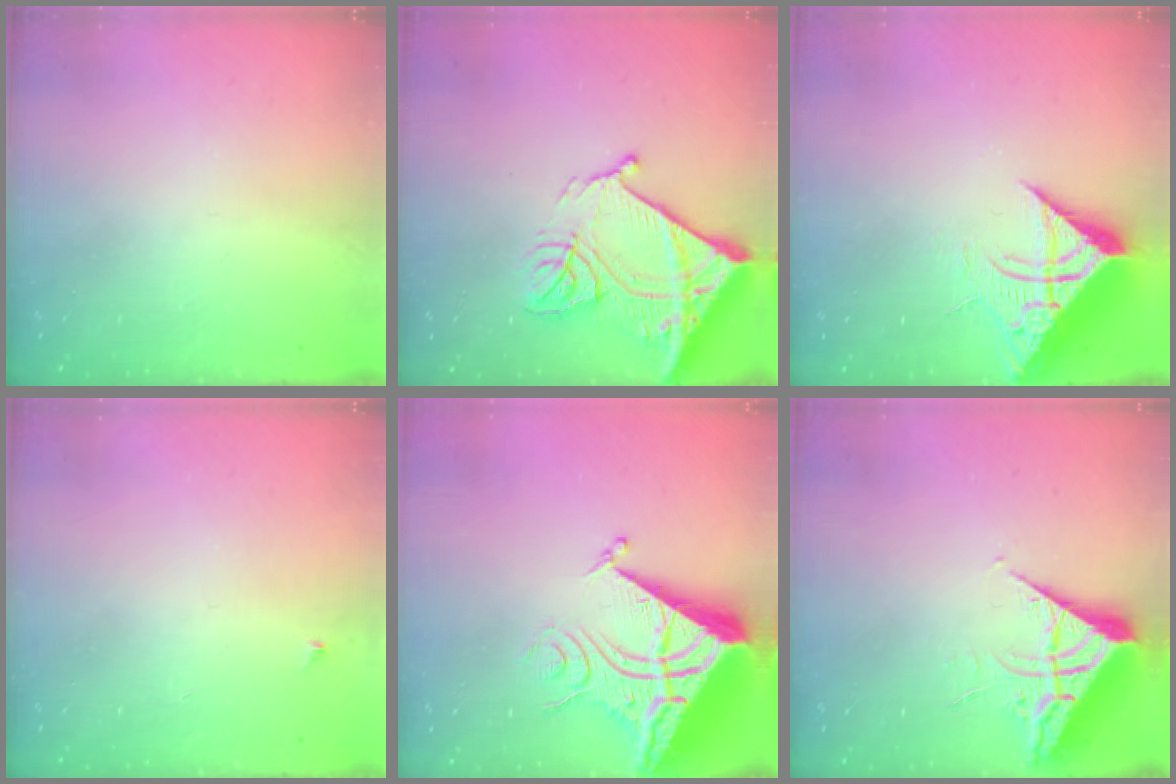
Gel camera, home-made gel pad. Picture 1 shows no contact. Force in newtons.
{"total": 19.3, "press": 19.2, "slide": 2.2}
{"total": 11.8, "press": 11.7, "slide": 1.2}
{"total": 3.2, "press": 3.2, "slide": 0.5}
{"total": 12.7, "press": 12.6, "slide": 1.2}
{"total": 6.5, "press": 6.4, "slide": 0.7}